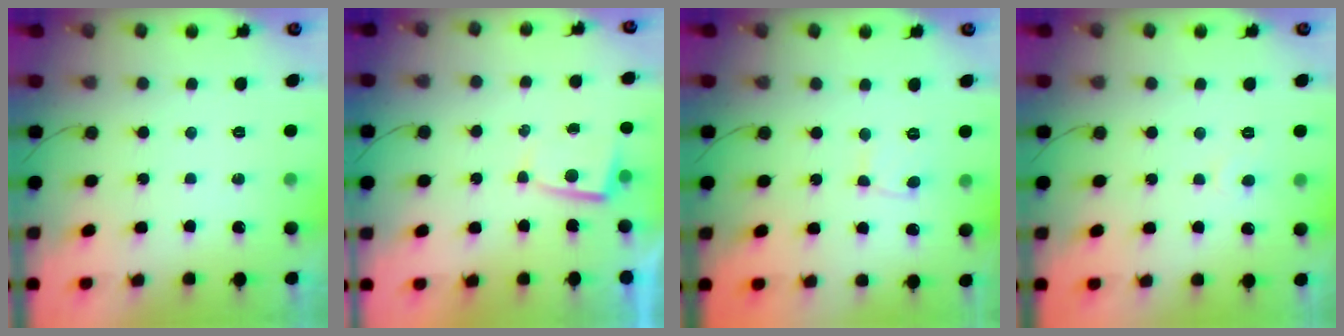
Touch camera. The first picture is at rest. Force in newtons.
{"total": 2.2, "press": 2.2, "slide": 0.4}
{"total": 2.7, "press": 2.7, "slide": 0.2}
{"total": 5.0, "press": 5.0, "slide": 0.5}